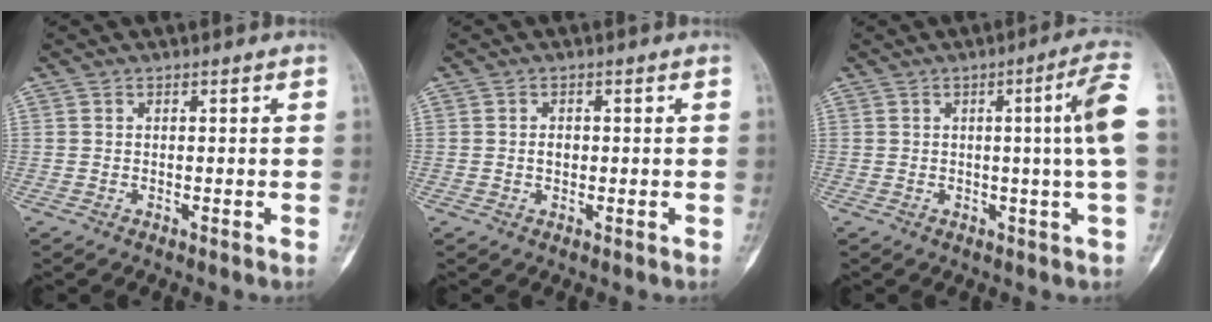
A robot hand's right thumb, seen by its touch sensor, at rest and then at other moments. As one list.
[{"total": 1.6, "force": [0.0, 1.2, 1.1], "torque": [-0.015, 0.003, -0.001]}, {"total": 8.6, "force": [0.5, -0.7, 8.6], "torque": [-0.128, 0.004, 0.008]}]